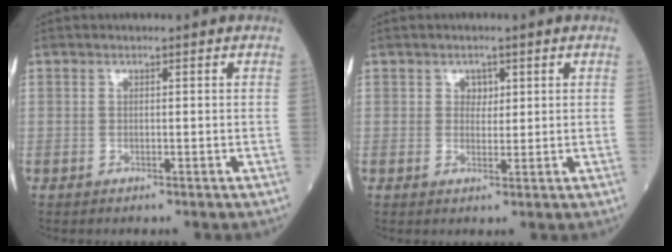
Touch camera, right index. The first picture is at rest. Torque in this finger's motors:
{"motor_torque": [0.00, 0.01, 0.00, 0.00]}